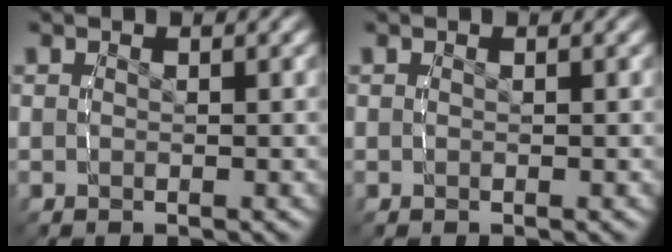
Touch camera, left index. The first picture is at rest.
{"total": 0.0}